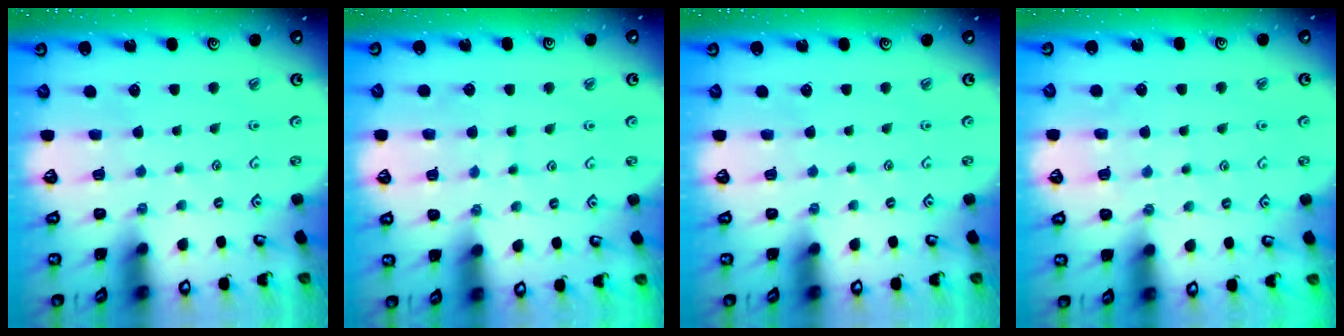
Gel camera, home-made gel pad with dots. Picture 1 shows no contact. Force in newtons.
{"total": 5.0, "press": 4.9, "slide": 0.4}
{"total": 0.0}
{"total": 6.5, "press": 6.4, "slide": 0.6}